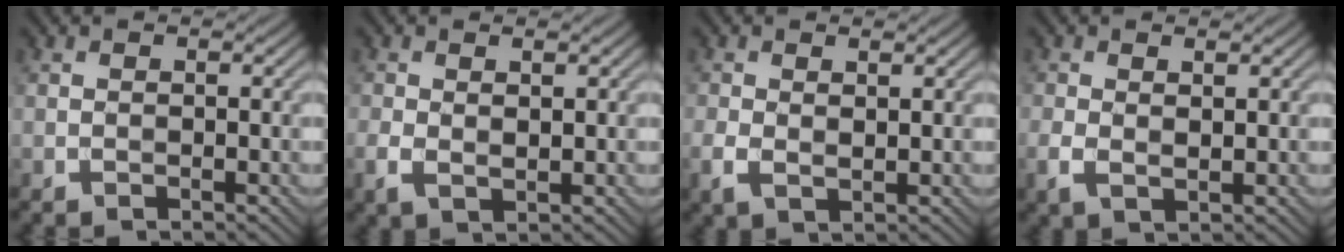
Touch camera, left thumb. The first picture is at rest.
{"total": 2.5, "force": [0.3, 1.1, 2.2], "torque": [-0.050, -0.002, 0.008]}
{"total": 2.6, "force": [0.4, 1.3, 2.2], "torque": [-0.053, -0.003, 0.008]}
{"total": 2.4, "force": [0.5, 1.1, 2.1], "torque": [-0.050, -0.002, 0.010]}